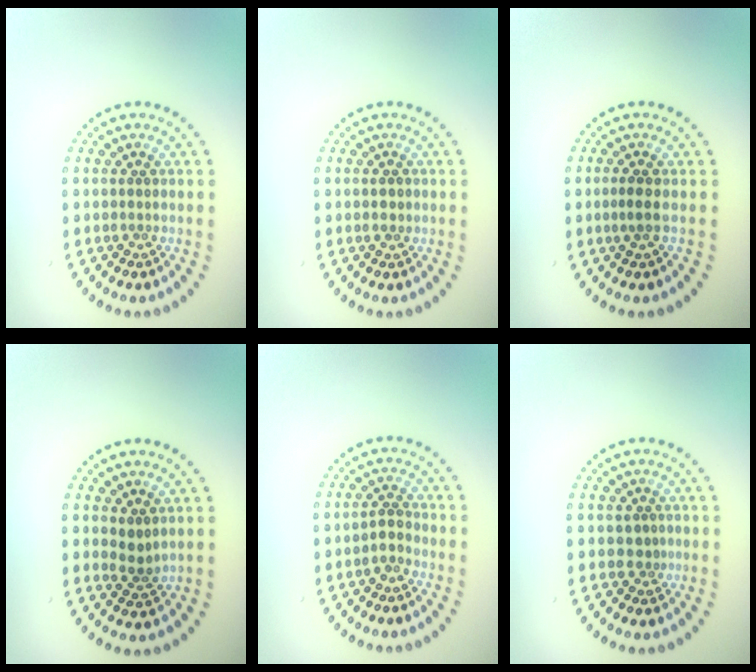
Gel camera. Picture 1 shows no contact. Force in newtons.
{"total": 1.0, "press": 0.9, "slide": 0.3}
{"total": 1.2, "press": 0.9, "slide": 0.7}
{"total": 1.6, "press": 1.4, "slide": 0.9}
{"total": 1.6, "press": 1.3, "slide": 0.9}
{"total": 1.2, "press": 0.8, "slide": 0.9}